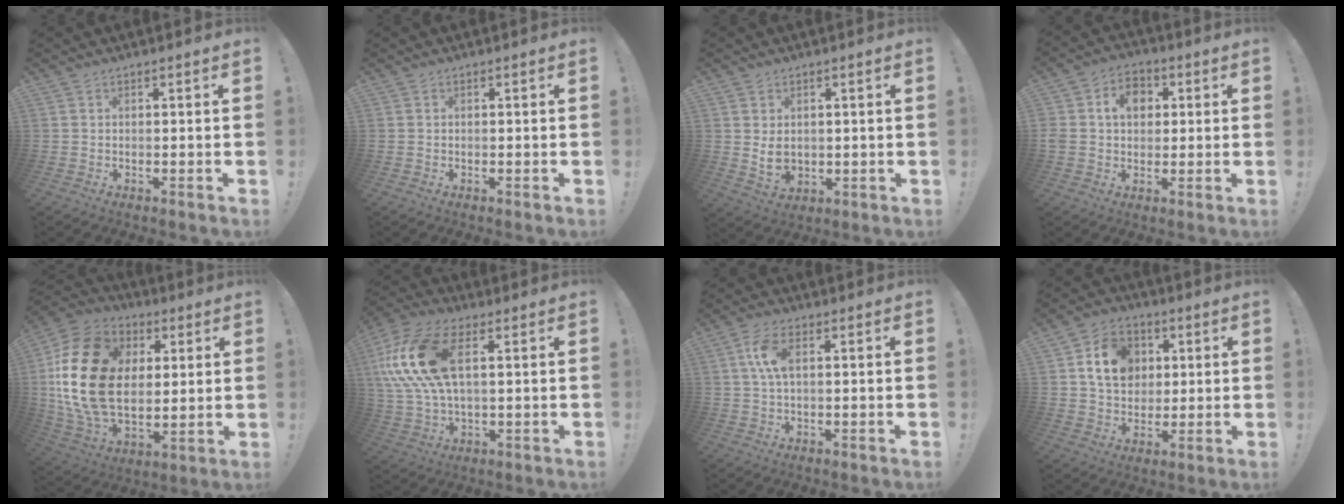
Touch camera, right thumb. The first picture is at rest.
{"total": 0.0}
{"total": 5.8, "force": [1.3, 4.6, 3.3], "torque": [-0.040, -0.010, 0.025]}
{"total": 9.3, "force": [2.1, 7.6, 5.0], "torque": [-0.077, 0.008, 0.041]}
{"total": 25.1, "force": [4.5, 18.1, 16.8], "torque": [-0.319, -0.011, 0.097]}
{"total": 19.8, "force": [5.2, 10.2, 16.1], "torque": [-0.325, -0.001, 0.093]}
{"total": 7.0, "force": [1.6, 3.6, 5.8], "torque": [-0.115, 0.002, 0.025]}
{"total": 13.3, "force": [3.8, 10.7, 7.0], "torque": [-0.096, -0.006, 0.078]}